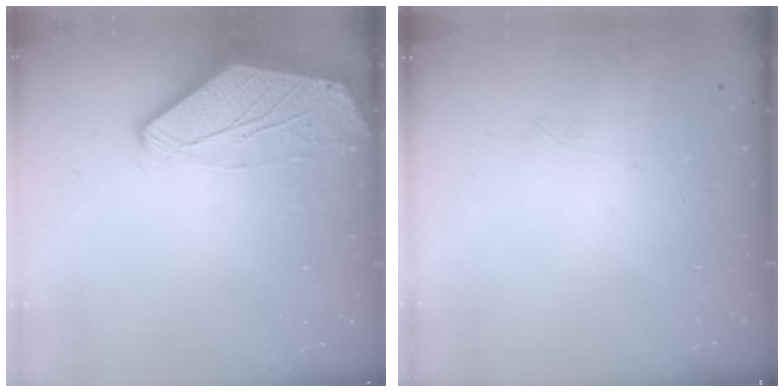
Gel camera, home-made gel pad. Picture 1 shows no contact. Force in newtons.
{"total": 2.8, "press": 2.7, "slide": 0.6}